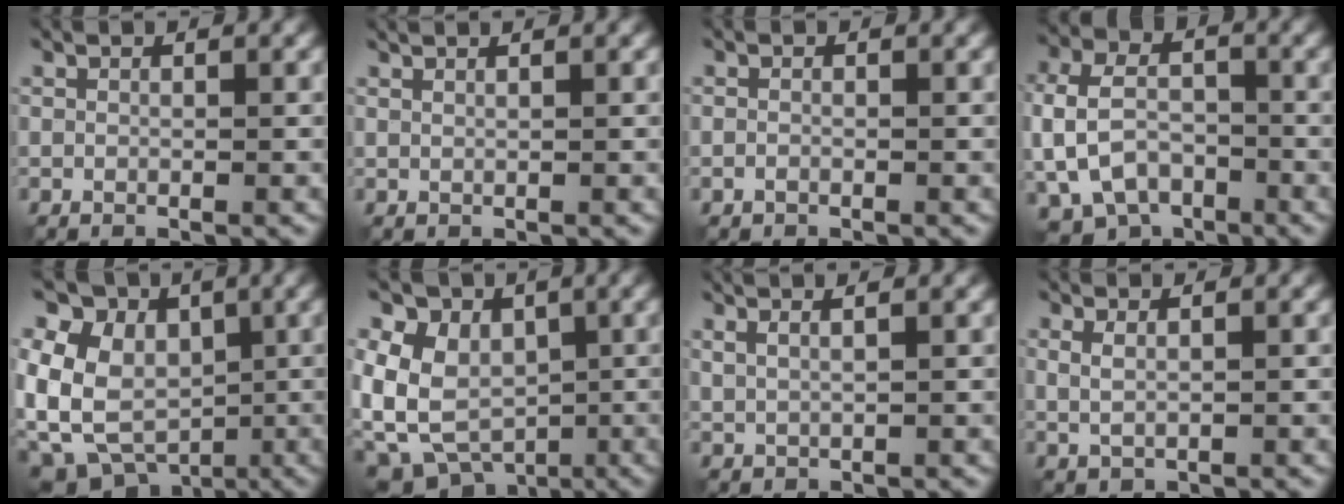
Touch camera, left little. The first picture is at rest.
{"total": 1.5, "force": [1.1, 0.4, 0.9], "torque": [-0.004, 0.000, 0.005]}
{"total": 0.6, "force": [-0.4, 0.4, 0.3], "torque": [-0.005, -0.002, -0.007]}
{"total": 7.9, "force": [-2.4, 5.8, 4.8], "torque": [-0.097, -0.005, -0.049]}
{"total": 12.4, "force": [-0.7, 10.7, 6.2], "torque": [-0.147, 0.008, -0.026]}
{"total": 9.0, "force": [-1.6, 7.3, 5.0], "torque": [-0.097, -0.001, -0.037]}
{"total": 2.6, "force": [1.7, 0.9, 1.8], "torque": [-0.019, 0.008, 0.015]}
{"total": 1.2, "force": [0.3, 0.5, 1.1], "torque": [-0.026, -0.005, 0.009]}